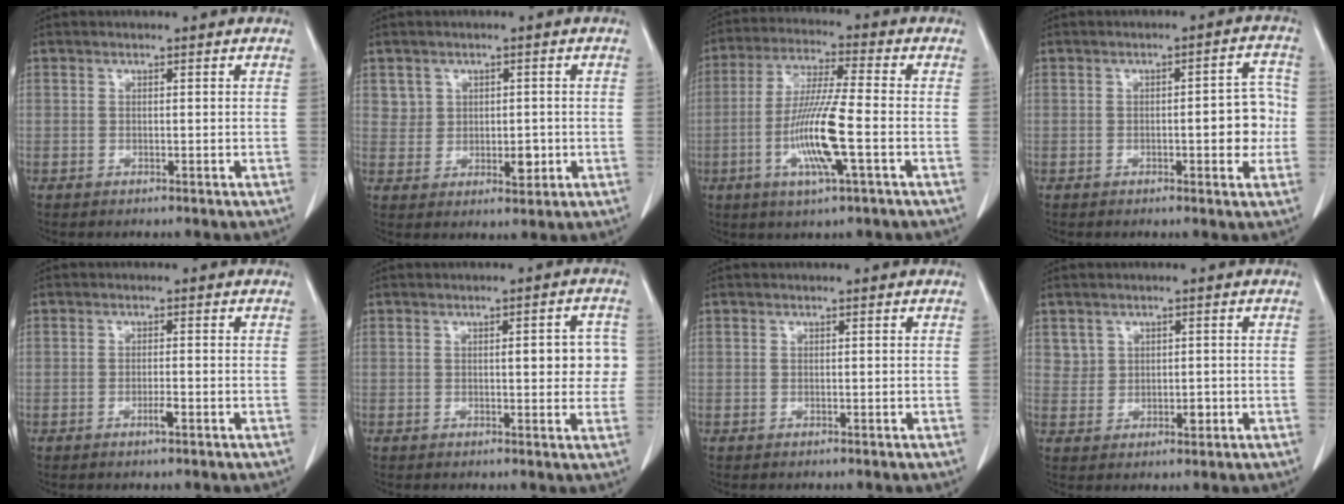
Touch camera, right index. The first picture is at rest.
{"total": 4.1, "force": [0.7, 3.5, 2.0], "torque": [-0.020, -0.004, 0.017]}
{"total": 11.8, "force": [-3.2, 0.3, 11.4], "torque": [-0.226, -0.013, -0.065]}
{"total": 6.1, "force": [-0.6, 1.9, 5.8], "torque": [-0.069, 0.013, -0.007]}
{"total": 1.6, "force": [-0.7, 0.2, 1.4], "torque": [-0.028, -0.002, -0.013]}
{"total": 5.9, "force": [0.6, 2.1, 5.5], "torque": [-0.058, 0.010, 0.005]}
{"total": 0.0}
{"total": 3.0, "force": [0.8, 2.7, 1.1], "torque": [-0.013, -0.003, 0.018]}